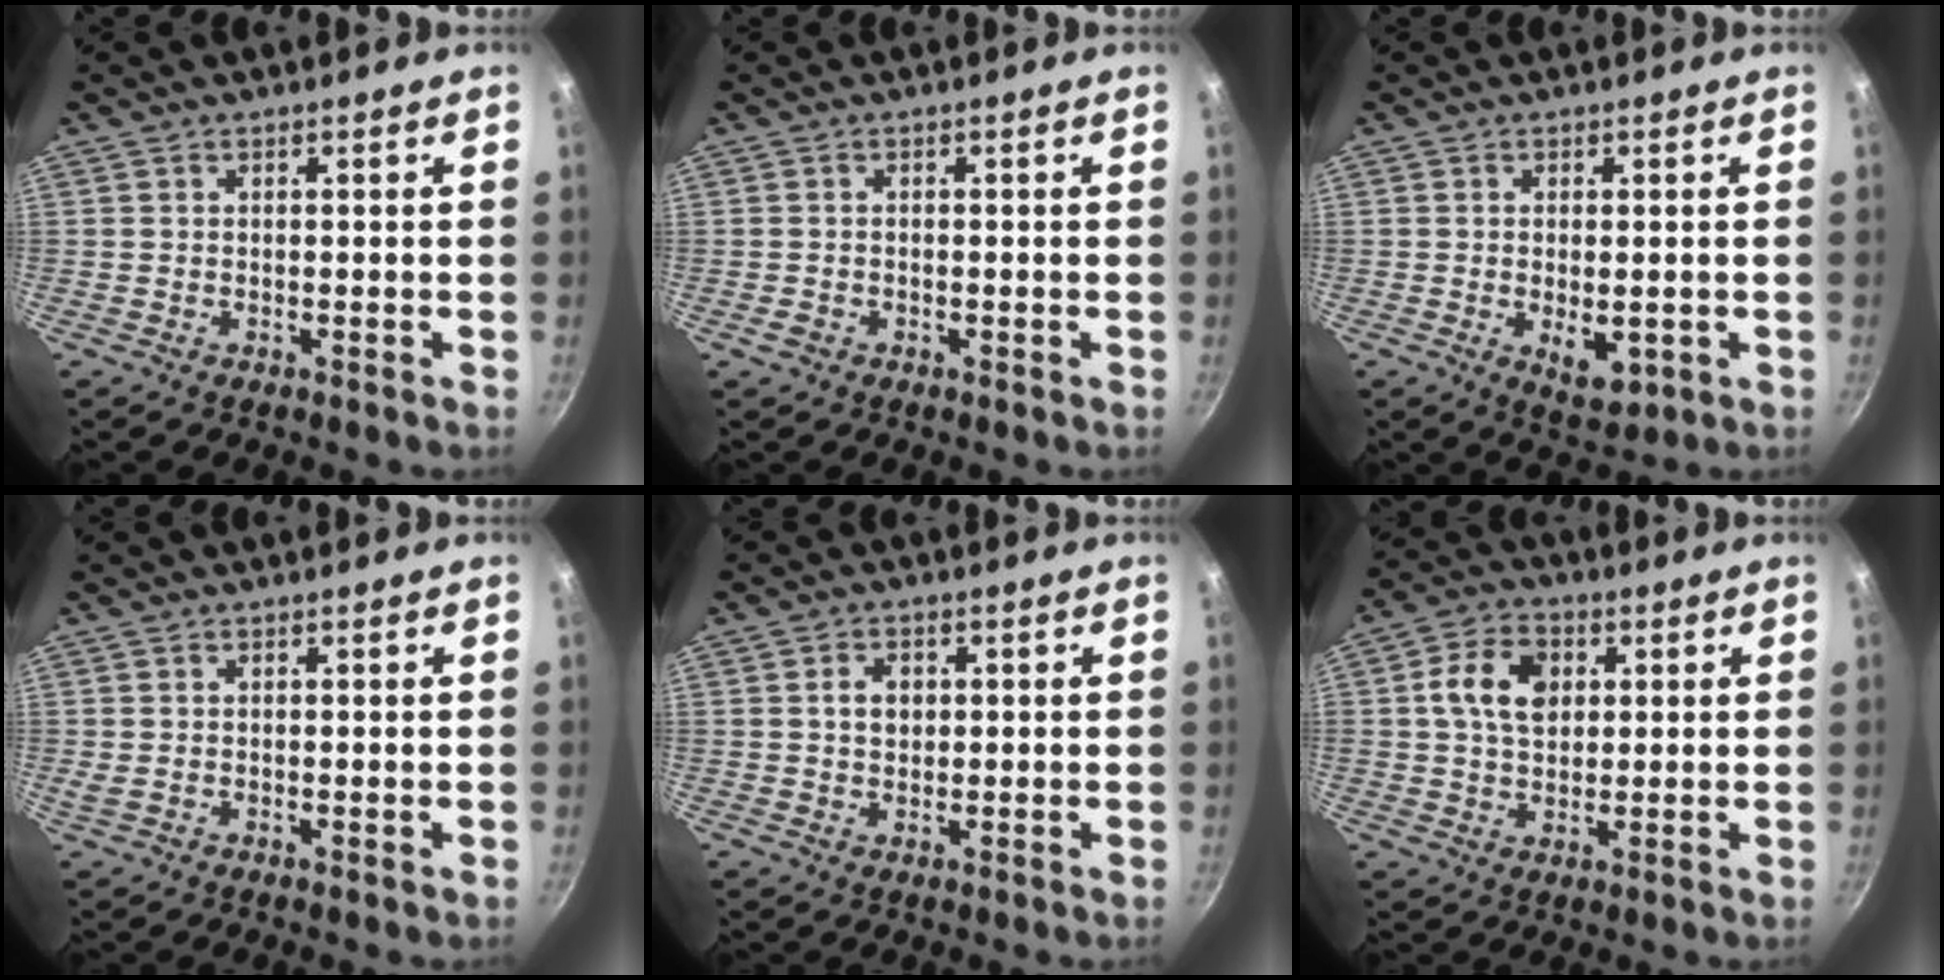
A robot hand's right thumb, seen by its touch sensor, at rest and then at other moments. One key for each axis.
{"total": 1.3, "fx": -0.6, "fy": 0.9, "fz": 0.6, "tx": -0.015, "ty": 0.003, "tz": -0.011}
{"total": 5.8, "fx": -1.0, "fy": 3.1, "fz": 4.8, "tx": -0.066, "ty": -0.010, "tz": -0.006}
{"total": 0.9, "fx": 0.3, "fy": 0.4, "fz": 0.7, "tx": -0.016, "ty": -0.001, "tz": 0.005}
{"total": 3.5, "fx": 0.6, "fy": 2.7, "fz": 2.1, "tx": -0.019, "ty": 0.000, "tz": 0.008}
{"total": 9.4, "fx": 2.1, "fy": 6.8, "fz": 6.0, "tx": -0.090, "ty": 0.006, "tz": 0.027}